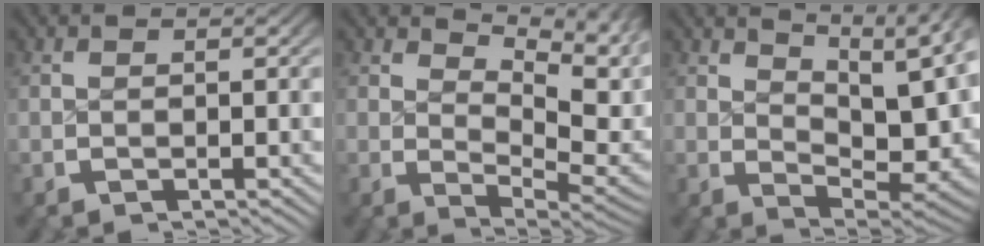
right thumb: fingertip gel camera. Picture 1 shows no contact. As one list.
[{"total": 8.1, "force": [2.4, 4.7, 6.2], "torque": [-0.077, -0.015, 0.044]}, {"total": 9.3, "force": [2.9, 5.0, 7.3], "torque": [-0.098, -0.024, 0.055]}]